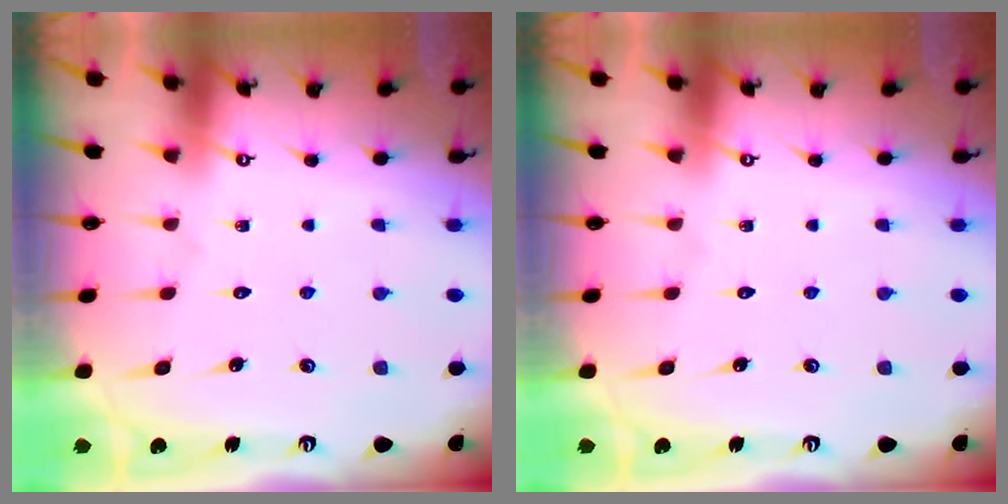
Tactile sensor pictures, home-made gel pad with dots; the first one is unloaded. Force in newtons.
{"total": 0.0}